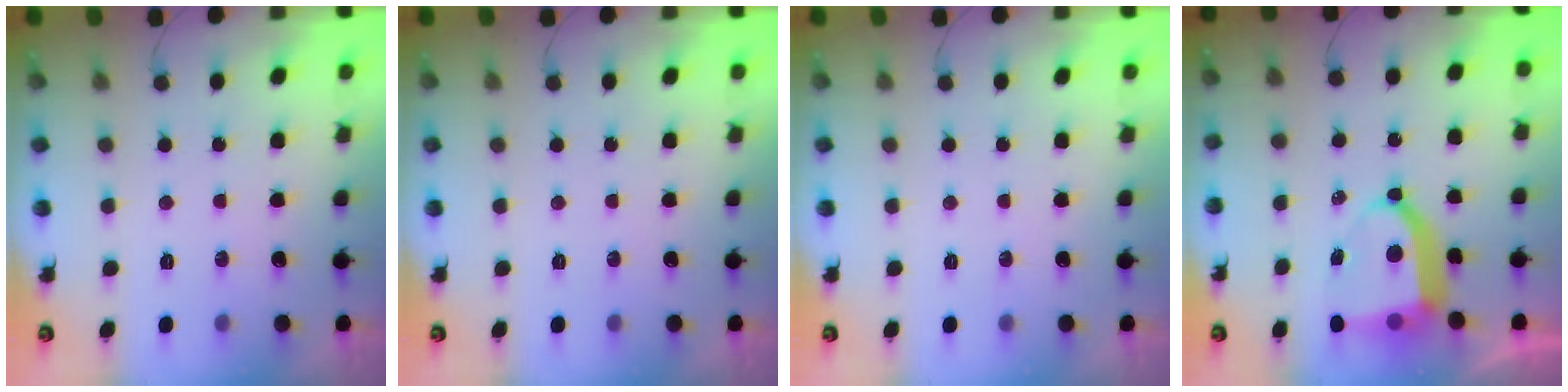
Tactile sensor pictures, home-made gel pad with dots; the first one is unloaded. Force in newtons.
{"total": 0.0}
{"total": 0.0}
{"total": 9.5, "press": 9.4, "slide": 1.5}